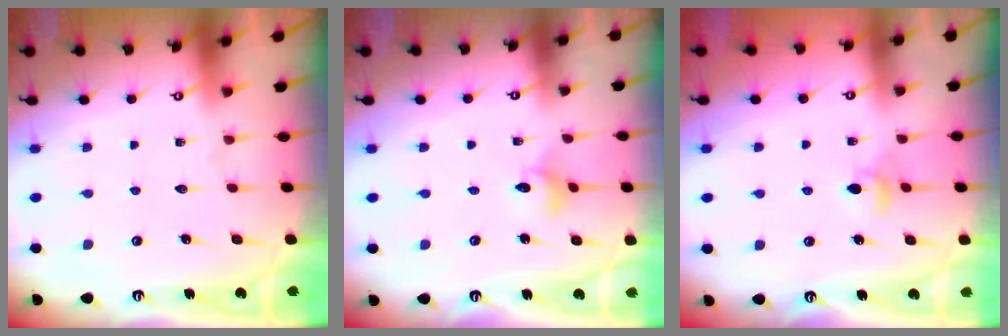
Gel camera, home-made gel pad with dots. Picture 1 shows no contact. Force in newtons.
{"total": 3.8, "press": 3.8, "slide": 0.4}
{"total": 3.8, "press": 3.8, "slide": 0.6}